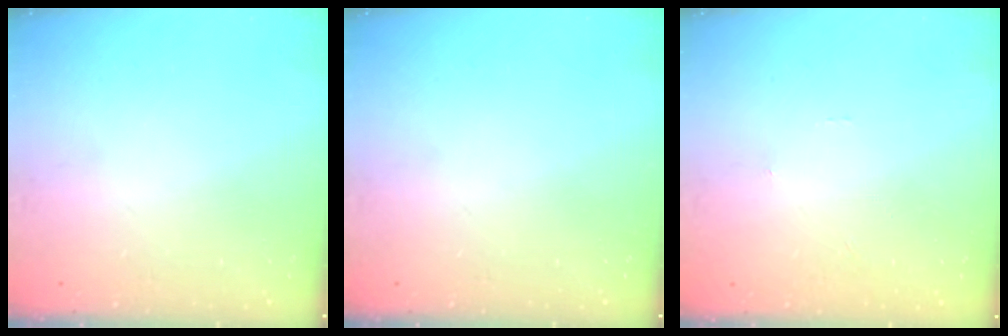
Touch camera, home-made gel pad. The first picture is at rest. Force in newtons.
{"total": 0.0}
{"total": 0.0}